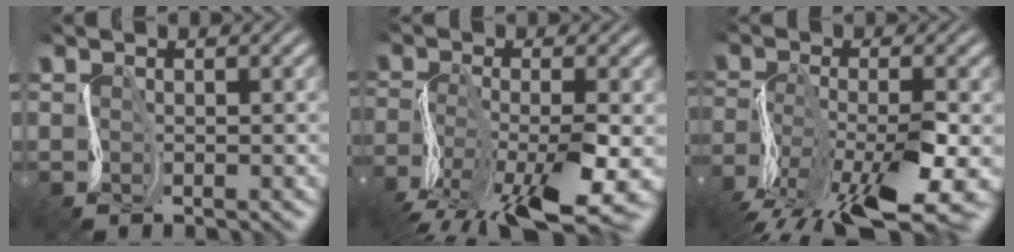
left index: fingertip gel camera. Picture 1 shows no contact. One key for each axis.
{"total": 10.3, "fx": -5.5, "fy": 3.0, "fz": 8.2, "tx": -0.166, "ty": -0.019, "tz": -0.103}
{"total": 11.4, "fx": -6.4, "fy": 3.4, "fz": 8.8, "tx": -0.177, "ty": -0.017, "tz": -0.118}